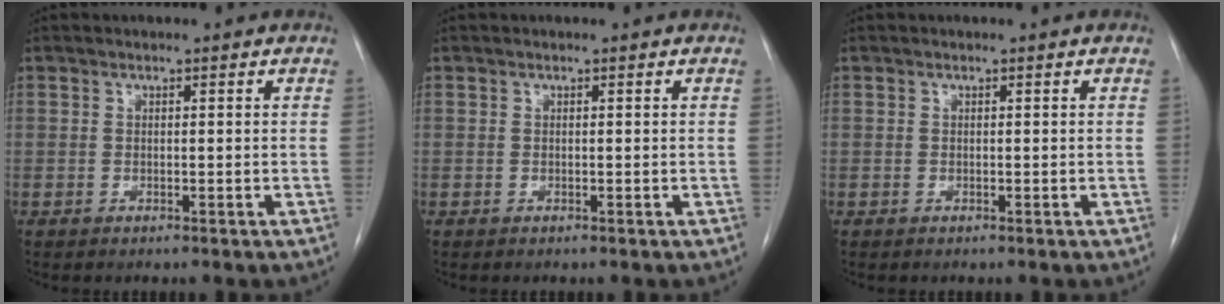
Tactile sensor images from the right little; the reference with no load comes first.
{"total": 0.0}
{"total": 0.0}